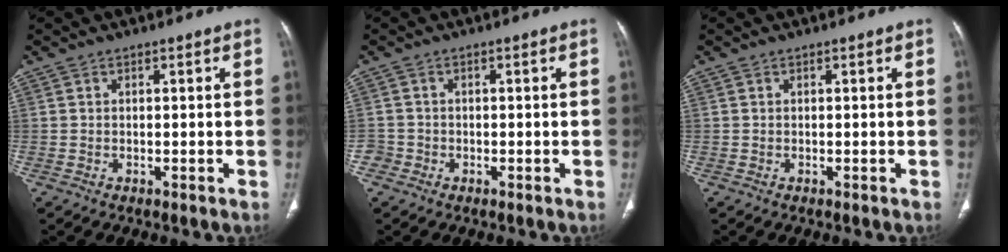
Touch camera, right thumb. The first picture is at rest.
{"total": 2.0, "force": [-1.0, 1.8, -0.1], "torque": [0.012, 0.010, -0.025]}
{"total": 0.0}